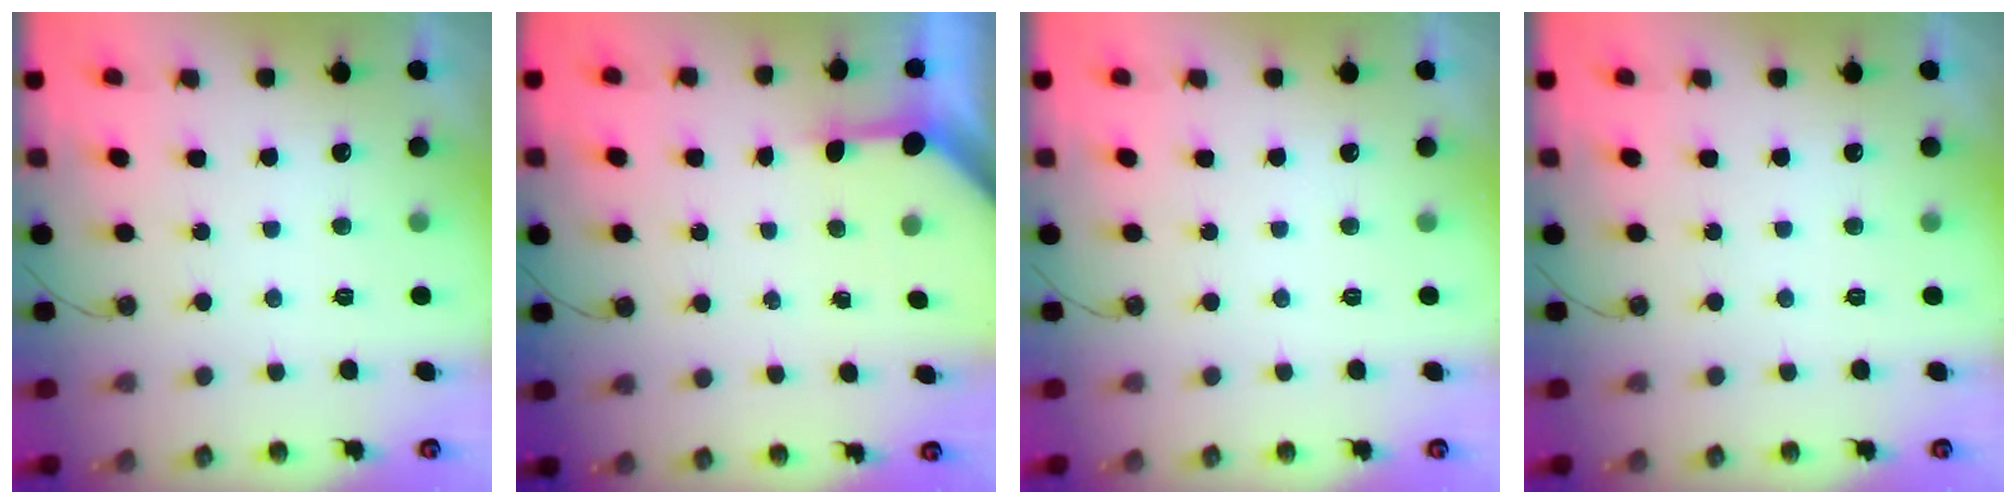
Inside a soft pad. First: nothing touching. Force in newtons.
{"total": 3.5, "press": 3.5, "slide": 0.4}
{"total": 0.0}
{"total": 0.0}